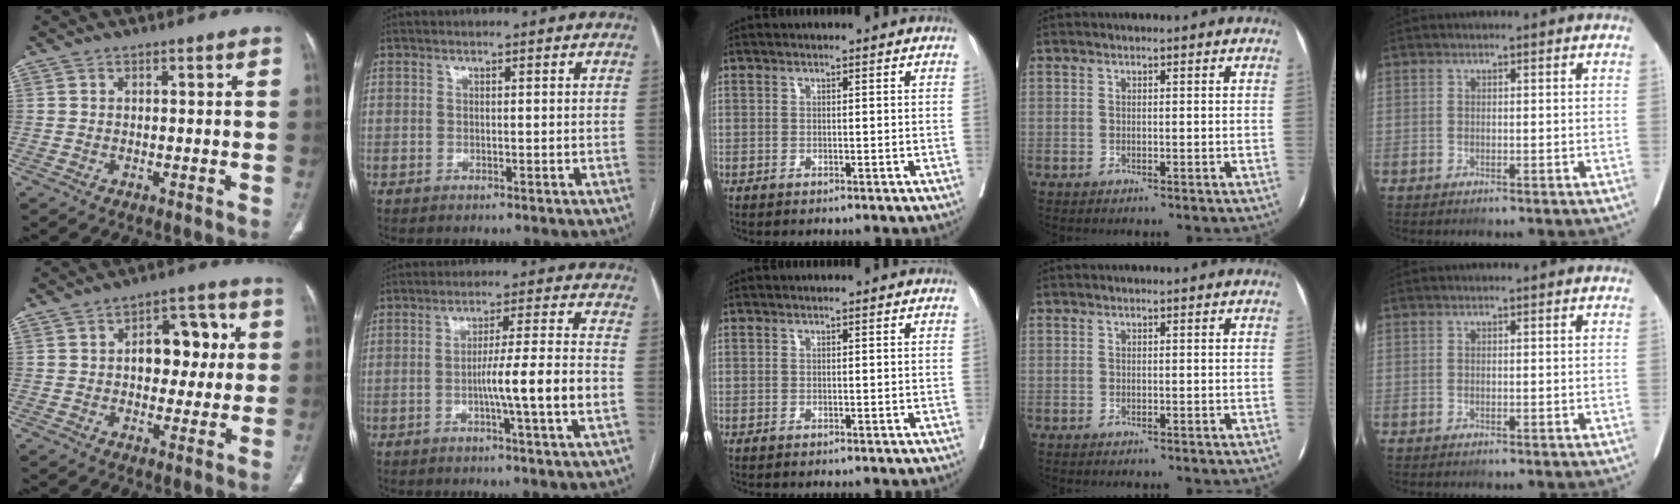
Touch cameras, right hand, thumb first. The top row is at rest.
{"thumb": {"total": 10.5, "force": [1.4, 6.9, 7.9], "torque": [-0.064, 0.020, 0.019]}, "index": {"total": 9.2, "force": [-2.3, -1.1, 8.9], "torque": [-0.145, 0.001, -0.037]}}